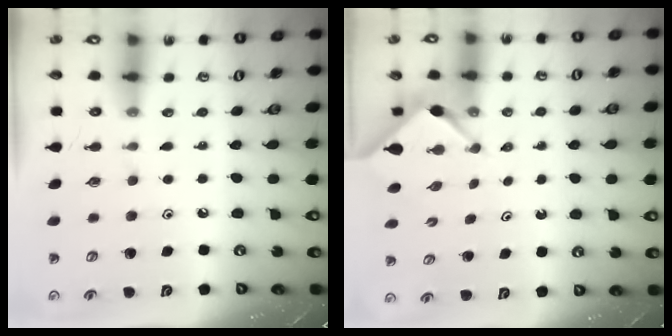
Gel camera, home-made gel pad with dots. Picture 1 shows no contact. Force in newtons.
{"total": 3.0, "press": 2.9, "slide": 0.4}